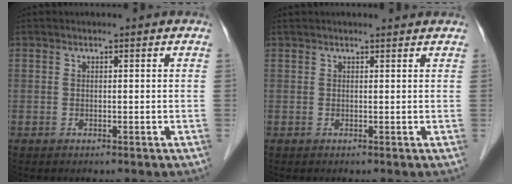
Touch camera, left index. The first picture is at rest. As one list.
[{"total": 2.3, "force": [2.2, 0.3, 0.4], "torque": [-0.010, 0.017, 0.030]}]